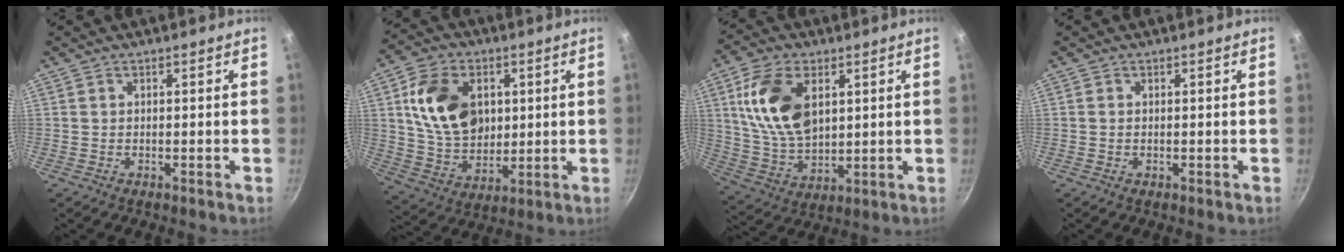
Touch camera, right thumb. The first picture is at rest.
{"total": 16.2, "force": [3.7, 11.8, 10.5], "torque": [-0.162, -0.007, 0.073]}
{"total": 15.3, "force": [4.5, 9.3, 11.3], "torque": [-0.191, -0.019, 0.096]}
{"total": 0.0}